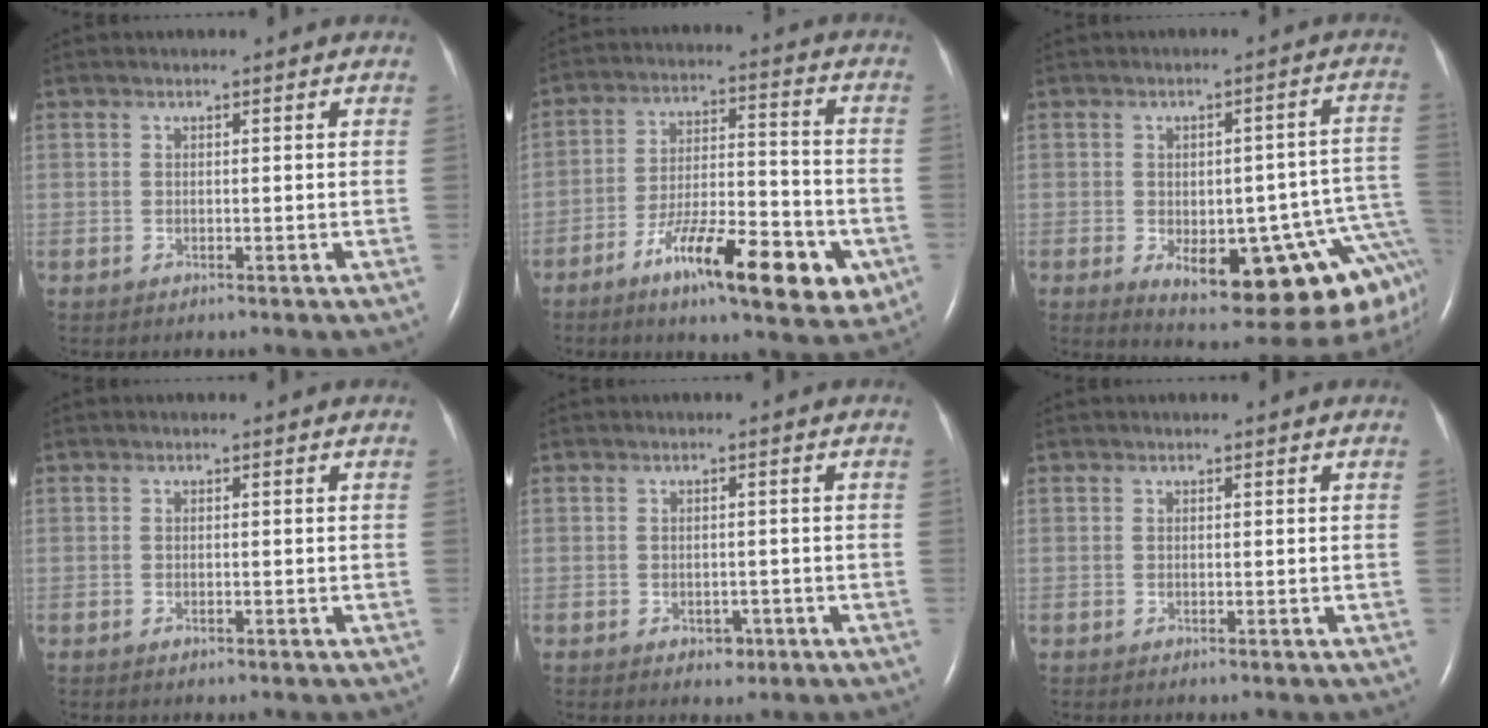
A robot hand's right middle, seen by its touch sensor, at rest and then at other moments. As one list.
[{"total": 16.7, "force": [-8.0, 4.1, 14.1], "torque": [-0.202, 0.002, -0.119]}, {"total": 17.5, "force": [-6.9, 5.5, 15.1], "torque": [-0.115, 0.024, -0.070]}, {"total": 0.5, "force": [-0.3, 0.2, 0.3], "torque": [-0.009, 0.000, -0.003]}, {"total": 2.0, "force": [-1.0, 1.4, 1.0], "torque": [-0.011, 0.003, -0.006]}, {"total": 0.0}]